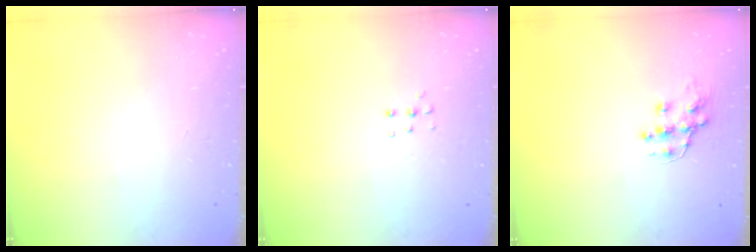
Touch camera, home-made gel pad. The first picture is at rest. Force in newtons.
{"total": 4.0, "press": 4.0, "slide": 0.5}
{"total": 10.2, "press": 10.2, "slide": 0.8}